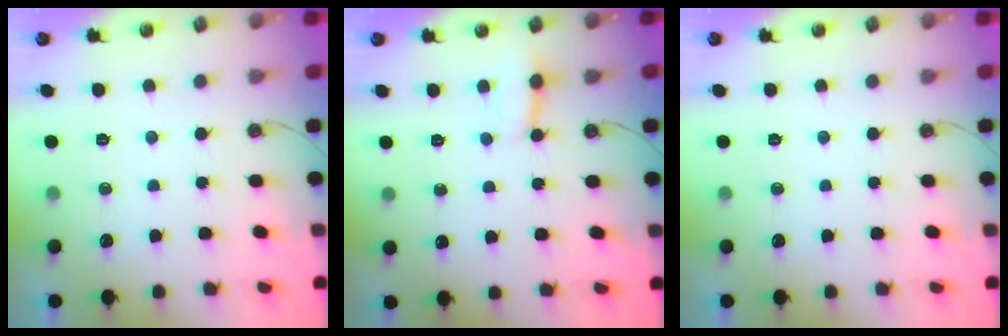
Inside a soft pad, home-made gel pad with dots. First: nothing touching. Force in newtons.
{"total": 3.7, "press": 3.7, "slide": 0.3}
{"total": 0.0}